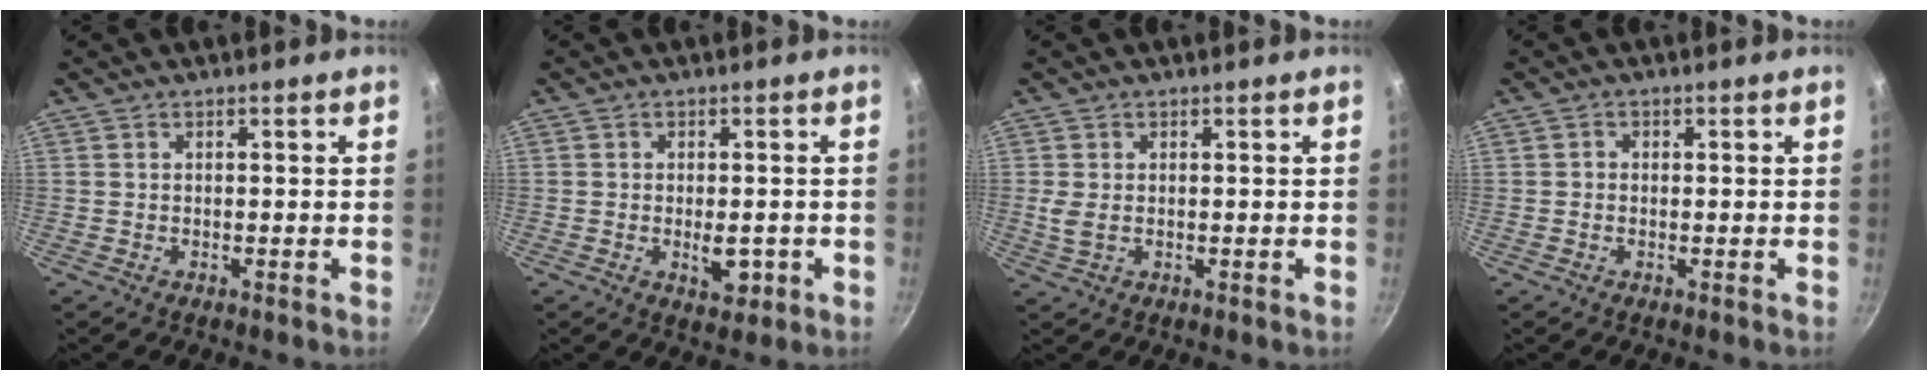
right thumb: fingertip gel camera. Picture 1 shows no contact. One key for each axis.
{"total": 3.9, "fx": -1.0, "fy": 2.1, "fz": 3.1, "tx": -0.033, "ty": -0.002, "tz": -0.008}
{"total": 2.6, "fx": 0.1, "fy": 1.6, "fz": 2.0, "tx": -0.057, "ty": -0.003, "tz": 0.005}
{"total": 0.7, "fx": 0.0, "fy": 0.7, "fz": 0.2, "tx": 0.001, "ty": 0.002, "tz": -0.003}